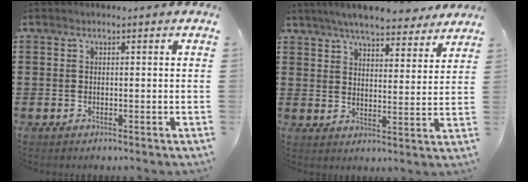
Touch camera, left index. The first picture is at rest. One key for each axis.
{"total": 6.6, "fx": 6.1, "fy": 0.6, "fz": 2.3, "tx": -0.061, "ty": -0.026, "tz": 0.107}